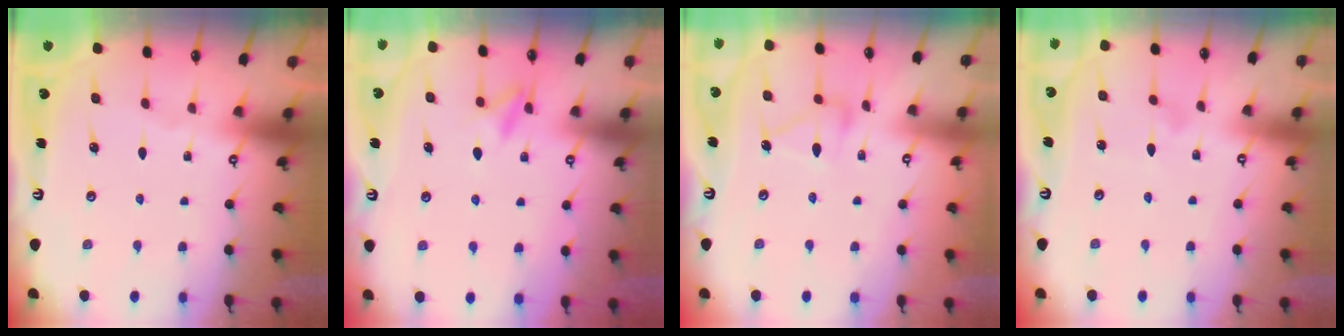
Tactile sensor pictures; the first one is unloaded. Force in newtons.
{"total": 8.6, "press": 8.5, "slide": 1.0}
{"total": 10.0, "press": 10.0, "slide": 0.6}
{"total": 5.2, "press": 5.2, "slide": 0.3}